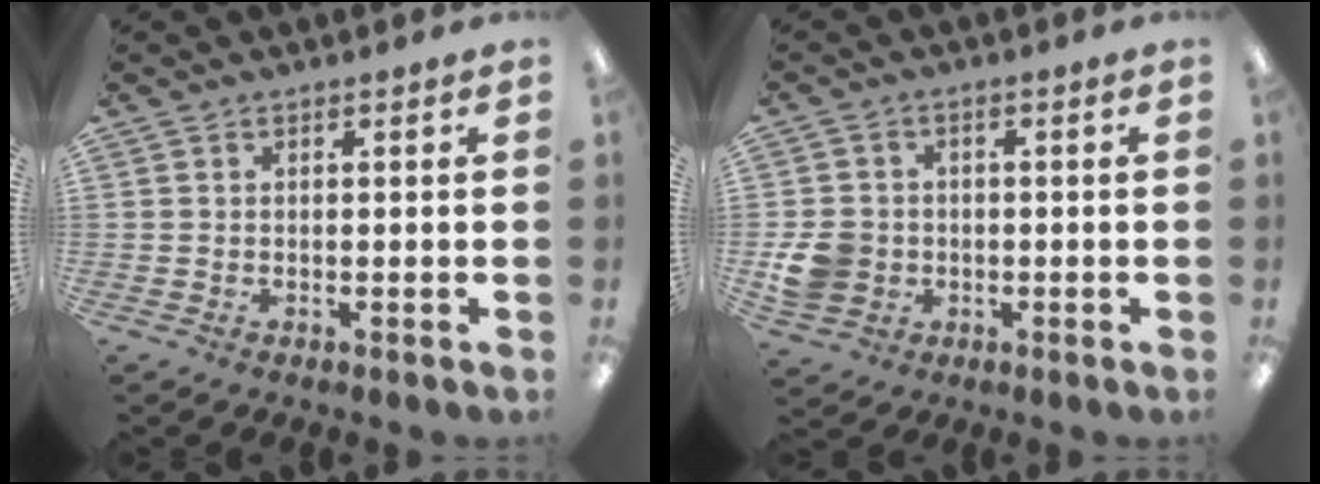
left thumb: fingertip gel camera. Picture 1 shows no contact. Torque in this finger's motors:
{"motor_torque": [-0.08, 1.47, 0.56, -0.45, 0.05]}